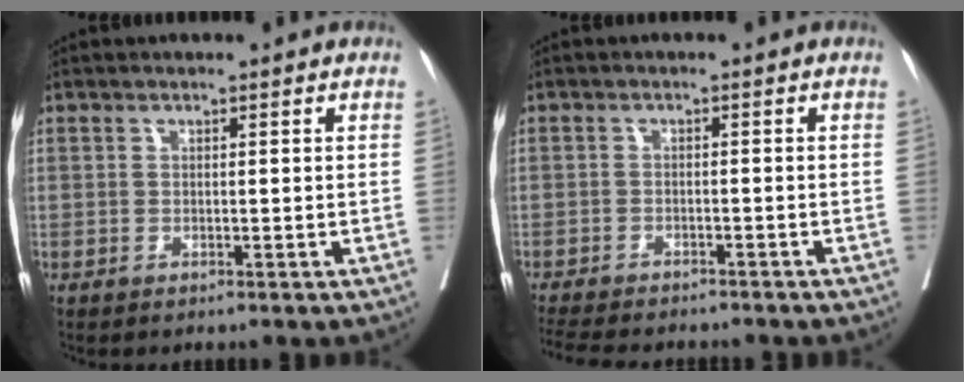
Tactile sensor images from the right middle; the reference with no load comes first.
{"total": 12.4, "force": [-10.9, 3.1, 5.1], "torque": [-0.098, -0.016, -0.148]}